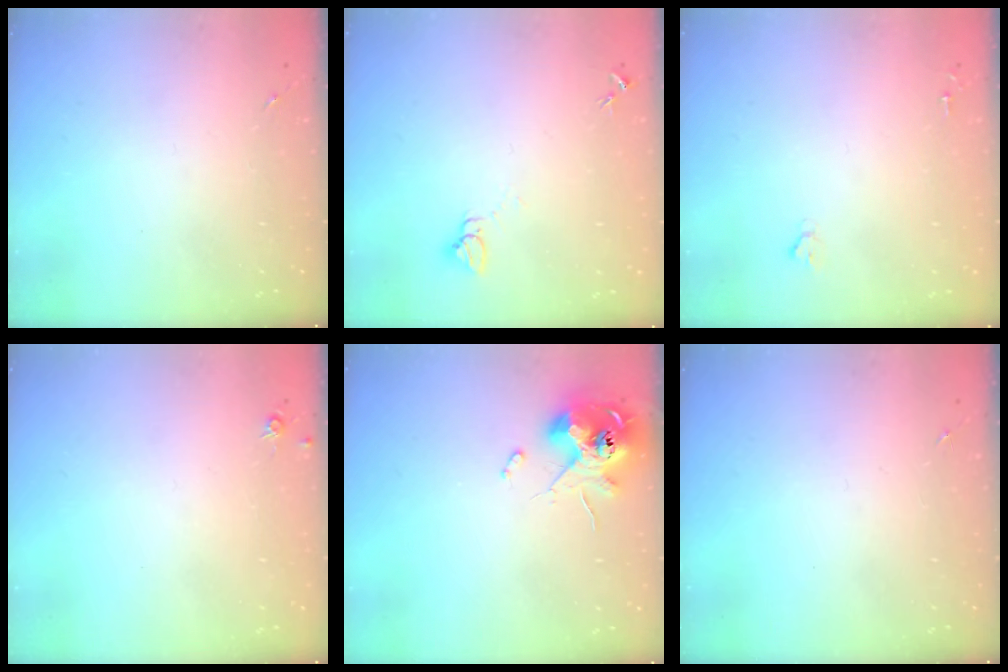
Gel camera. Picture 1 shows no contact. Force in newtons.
{"total": 3.2, "press": 3.2, "slide": 0.1}
{"total": 1.6, "press": 1.6, "slide": 0.2}
{"total": 4.4, "press": 4.3, "slide": 0.5}
{"total": 11.4, "press": 11.2, "slide": 1.6}
{"total": 0.0}